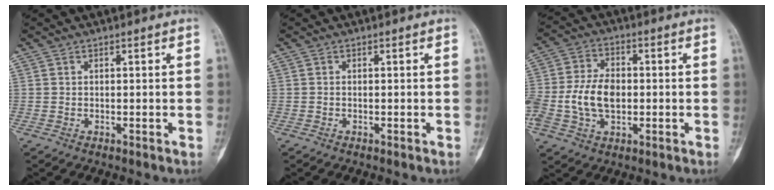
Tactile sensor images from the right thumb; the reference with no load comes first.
{"total": 0.0}
{"total": 10.8, "force": [-1.2, 7.2, 8.1], "torque": [-0.152, 0.016, -0.023]}